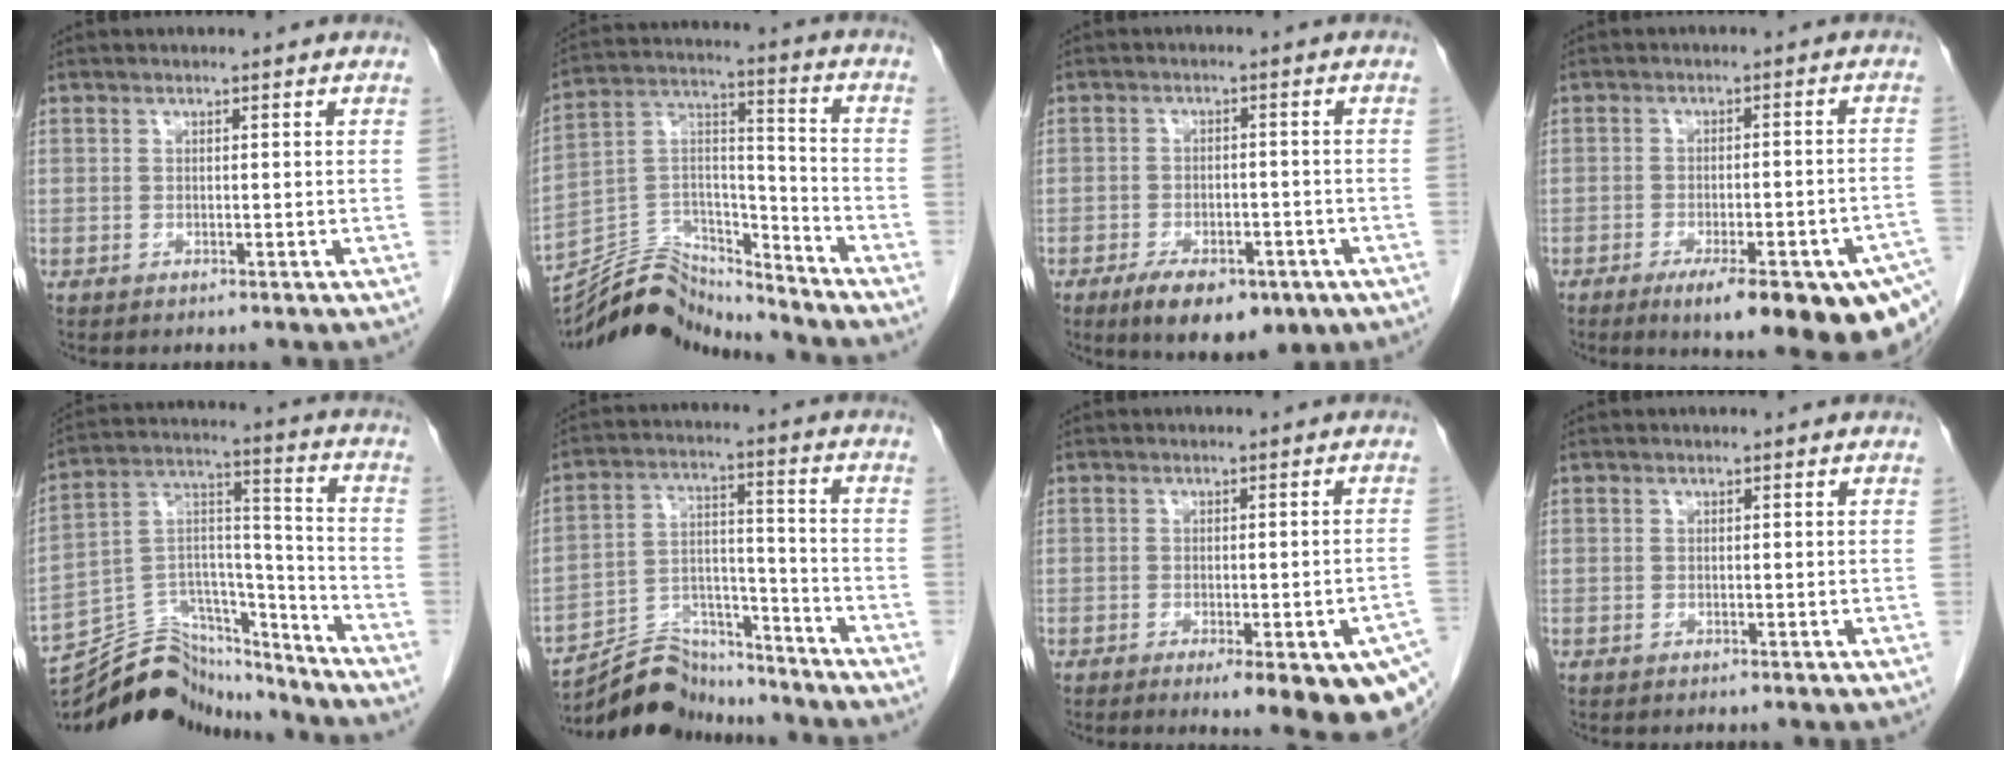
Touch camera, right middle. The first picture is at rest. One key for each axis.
{"total": 16.1, "fx": -15.7, "fy": 2.2, "fz": 2.6, "tx": -0.052, "ty": 0.034, "tz": -0.277}
{"total": 11.0, "fx": -6.9, "fy": 4.8, "fz": 7.0, "tx": -0.101, "ty": -0.006, "tz": -0.097}
{"total": 18.0, "fx": -11.3, "fy": 2.7, "fz": 13.8, "tx": -0.119, "ty": -0.003, "tz": -0.151}
{"total": 20.3, "fx": -19.2, "fy": 4.8, "fz": 4.8, "tx": -0.098, "ty": 0.041, "tz": -0.313}
{"total": 12.4, "fx": -12.1, "fy": 2.5, "fz": 0.9, "tx": -0.019, "ty": 0.034, "tz": -0.212}
{"total": 14.7, "fx": -8.9, "fy": 3.1, "fz": 11.3, "tx": -0.086, "ty": -0.012, "tz": -0.107}
{"total": 0.0}